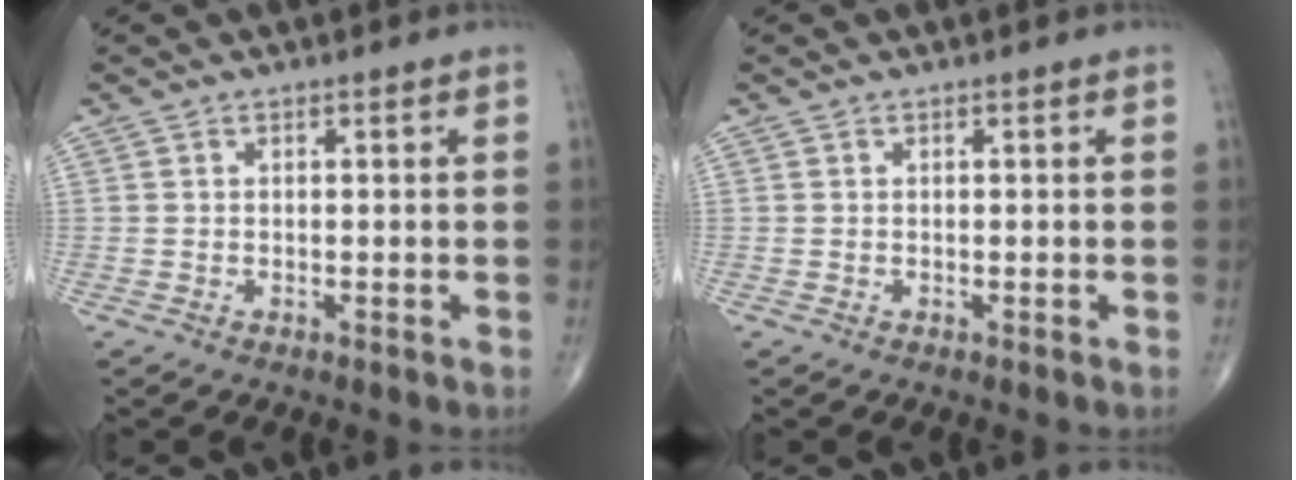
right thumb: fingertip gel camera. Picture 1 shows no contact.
{"total": 0.0}